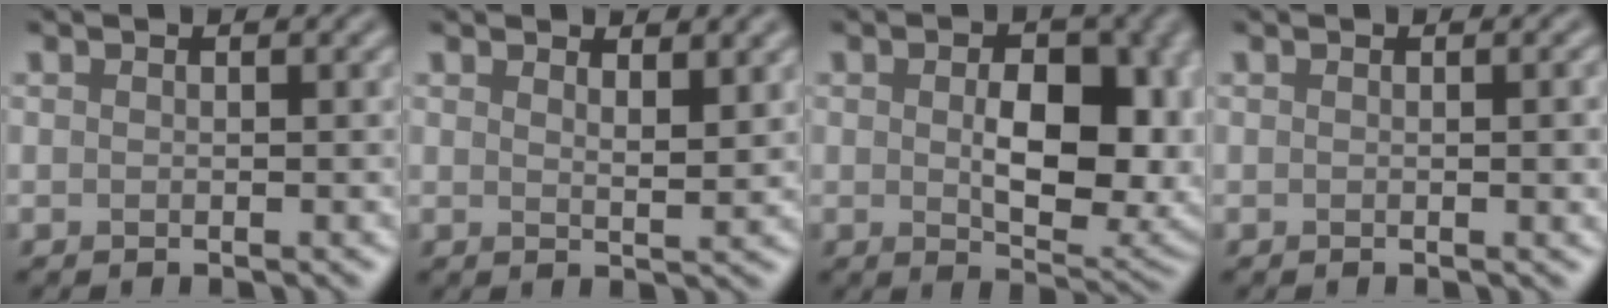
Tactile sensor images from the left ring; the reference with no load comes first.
{"total": 2.0, "force": [1.6, 0.4, 1.2], "torque": [-0.013, -0.003, 0.026]}
{"total": 9.3, "force": [0.3, 5.2, 7.7], "torque": [-0.110, -0.011, 0.013]}
{"total": 1.8, "force": [0.1, 0.4, 1.7], "torque": [-0.018, 0.001, -0.001]}